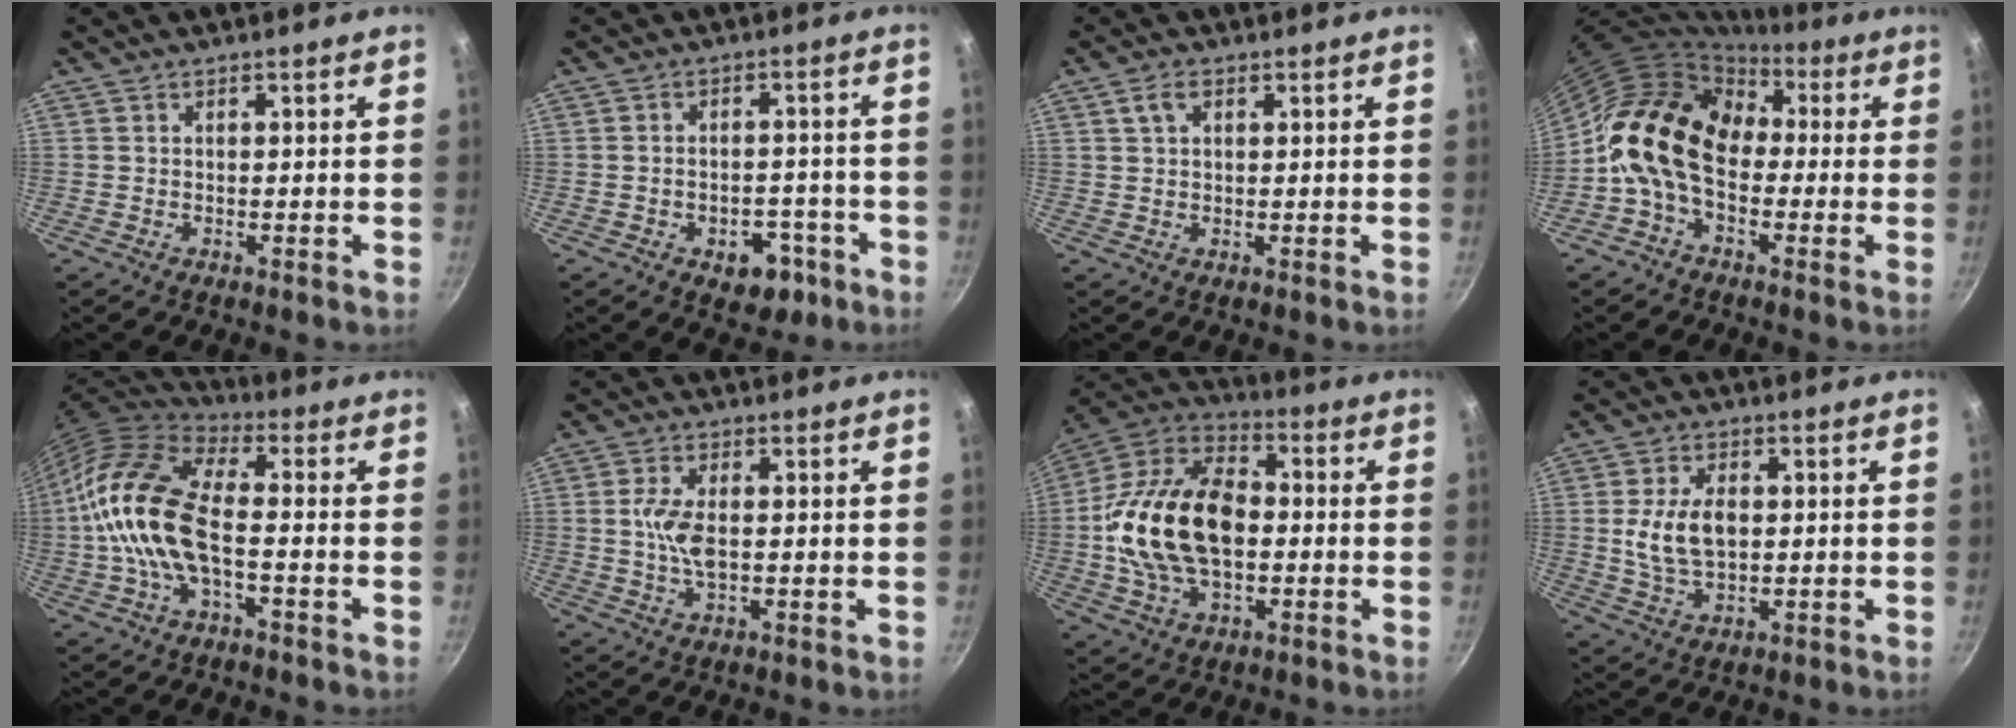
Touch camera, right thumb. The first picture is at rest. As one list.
[{"total": 7.5, "force": [-3.5, 4.8, 4.6], "torque": [-0.029, 0.023, -0.039]}, {"total": 3.0, "force": [1.3, 1.9, 2.0], "torque": [-0.028, 0.003, 0.023]}, {"total": 15.0, "force": [0.2, 10.7, 10.5], "torque": [-0.150, 0.036, -0.021]}, {"total": 17.6, "force": [-1.7, 8.6, 15.2], "torque": [-0.288, 0.033, -0.050]}, {"total": 6.4, "force": [0.4, 3.1, 5.6], "torque": [-0.113, 0.001, 0.005]}, {"total": 23.0, "force": [-0.9, 14.7, 17.6], "torque": [-0.304, 0.036, -0.023]}, {"total": 9.4, "force": [0.7, 5.7, 7.5], "torque": [-0.132, 0.000, 0.014]}]